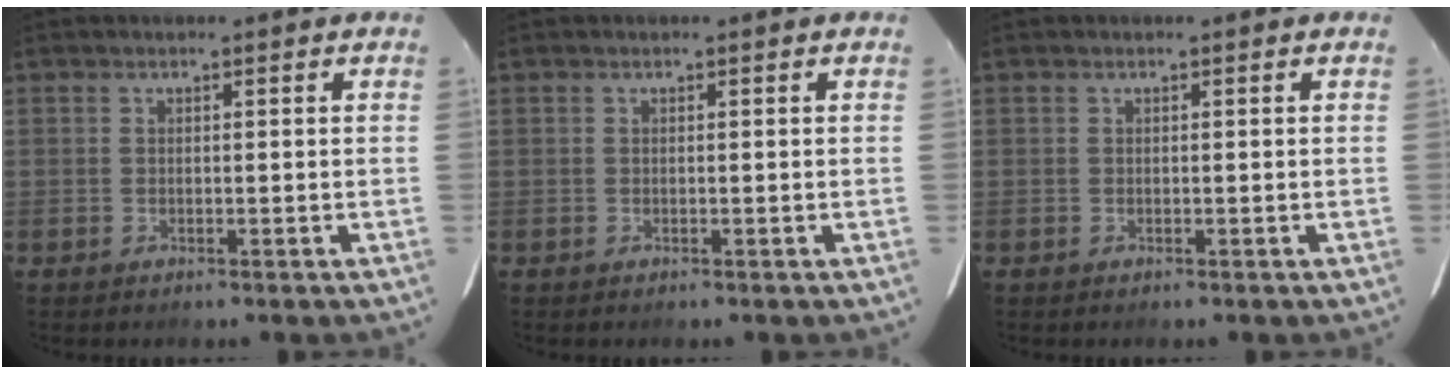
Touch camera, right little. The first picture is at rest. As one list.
[{"total": 0.0}, {"total": 0.0}]